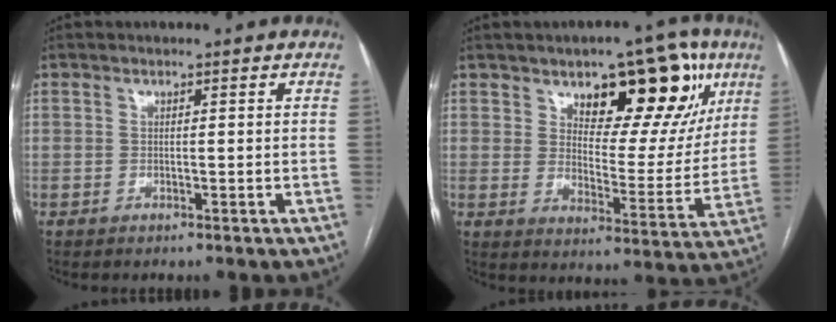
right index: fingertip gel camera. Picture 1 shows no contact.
{"total": 16.9, "force": [8.9, 7.6, 12.2], "torque": [-0.137, 0.009, 0.129]}